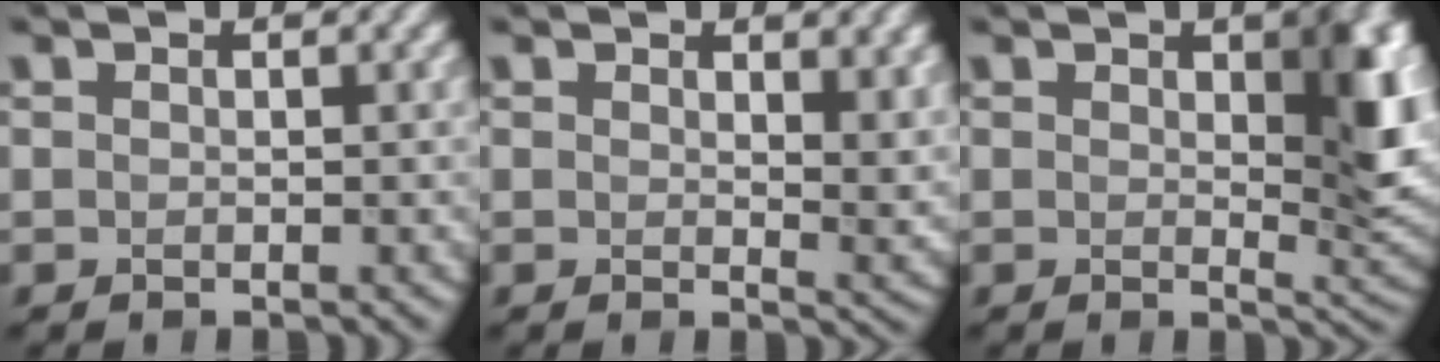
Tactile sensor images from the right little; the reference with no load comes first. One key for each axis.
{"total": 4.5, "fx": 2.1, "fy": 2.0, "fz": 3.4, "tx": -0.045, "ty": -0.014, "tz": 0.040}
{"total": 7.5, "fx": 1.5, "fy": 3.0, "fz": 6.7, "tx": -0.077, "ty": -0.010, "tz": 0.033}